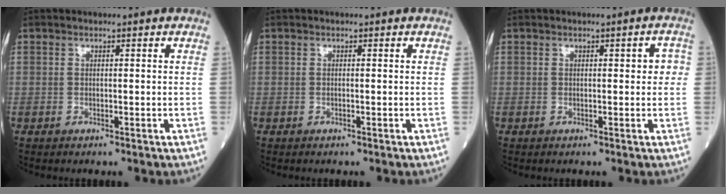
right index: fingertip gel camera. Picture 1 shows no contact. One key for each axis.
{"total": 0.0}
{"total": 2.2, "fx": 0.3, "fy": 1.0, "fz": 2.0, "tx": -0.016, "ty": 0.011, "tz": 0.002}